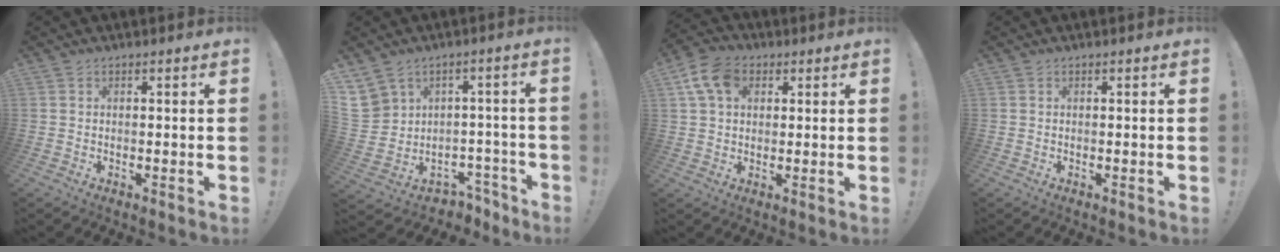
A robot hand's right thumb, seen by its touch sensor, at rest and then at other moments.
{"total": 7.4, "force": [0.6, 7.0, 2.4], "torque": [-0.058, 0.007, 0.032]}
{"total": 10.7, "force": [3.8, 7.4, 6.6], "torque": [-0.117, 0.002, 0.075]}
{"total": 0.0}